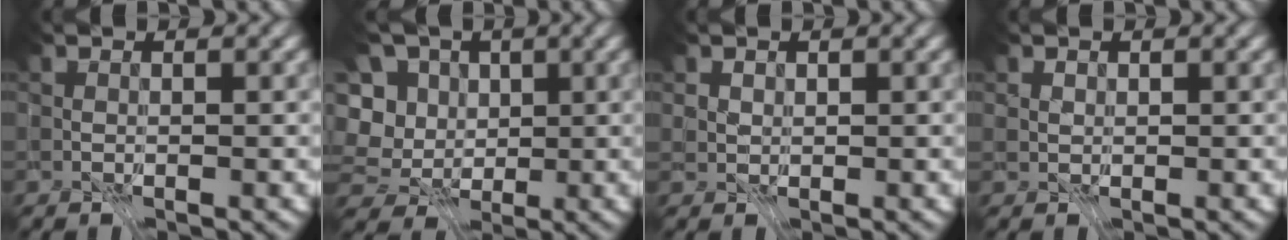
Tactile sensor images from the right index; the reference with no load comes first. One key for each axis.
{"total": 7.6, "fx": -1.5, "fy": 6.6, "fz": 3.3, "tx": -0.091, "ty": 0.006, "tz": -0.037}
{"total": 2.9, "fx": 1.8, "fy": 1.9, "fz": 1.2, "tx": -0.020, "ty": 0.000, "tz": 0.025}
{"total": 2.9, "fx": 1.7, "fy": 2.0, "fz": 1.3, "tx": -0.019, "ty": 0.005, "tz": 0.023}